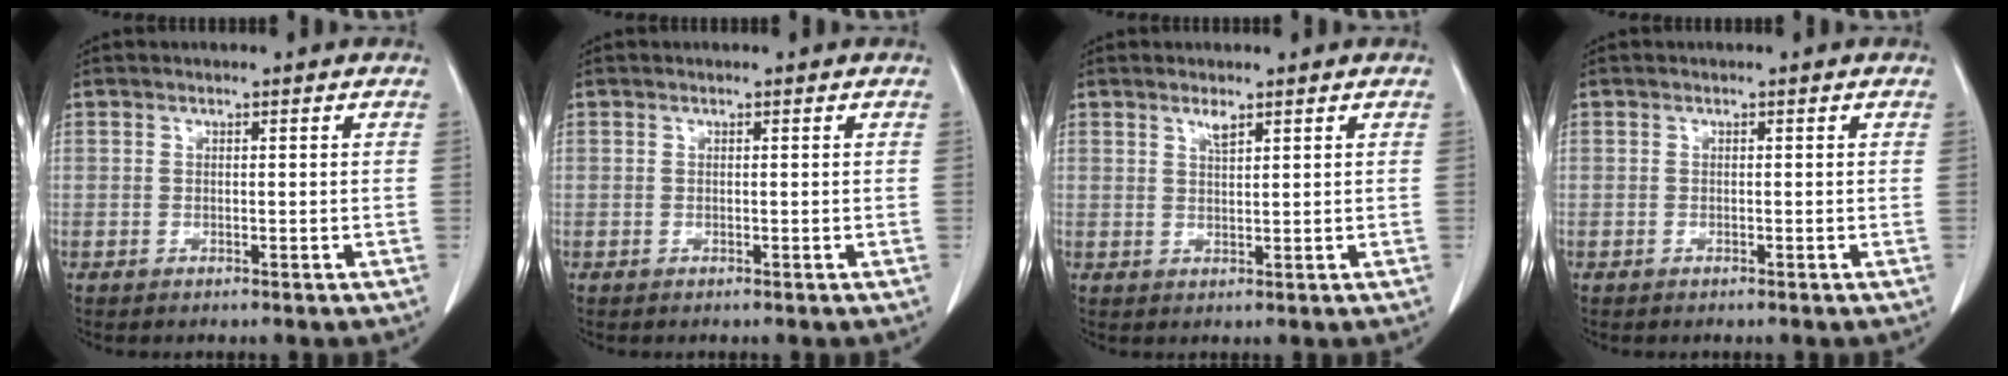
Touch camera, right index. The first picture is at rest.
{"total": 0.0}
{"total": 1.5, "force": [1.1, 0.2, 1.0], "torque": [-0.023, -0.003, 0.023]}
{"total": 0.0}